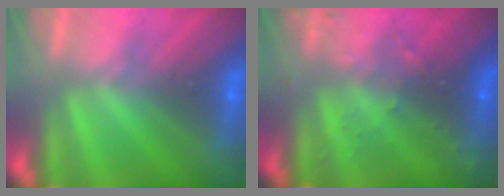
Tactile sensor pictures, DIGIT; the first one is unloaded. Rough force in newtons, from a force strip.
{"total": 2.9}